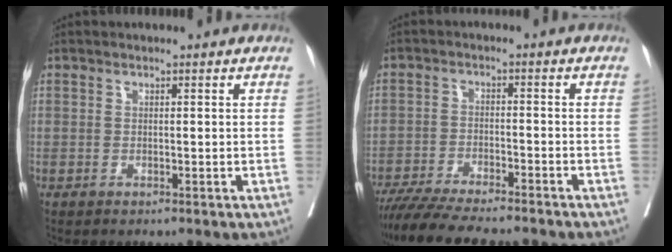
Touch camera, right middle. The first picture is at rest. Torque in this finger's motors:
{"motor_torque": [0.93, -0.94, 0.18, 0.08]}